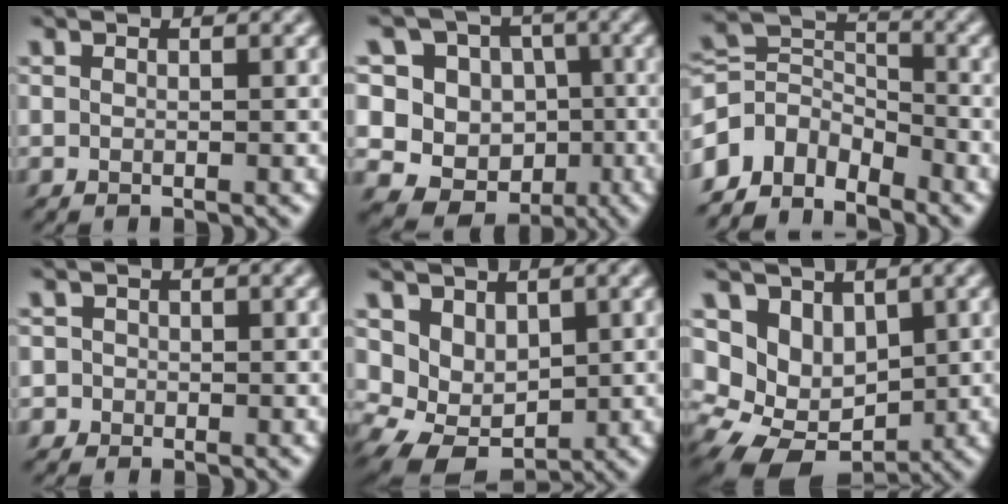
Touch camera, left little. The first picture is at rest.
{"total": 14.6, "force": [1.2, 13.6, 5.0], "torque": [-0.139, 0.045, 0.005]}
{"total": 5.5, "force": [-4.3, 2.9, 1.9], "torque": [-0.029, 0.005, -0.093]}
{"total": 2.1, "force": [0.0, 2.0, 0.3], "torque": [0.013, 0.013, -0.008]}
{"total": 3.8, "force": [0.1, 3.2, 2.1], "torque": [-0.038, -0.010, 0.007]}
{"total": 5.8, "force": [-0.3, 4.8, 3.3], "torque": [-0.046, -0.019, -0.001]}